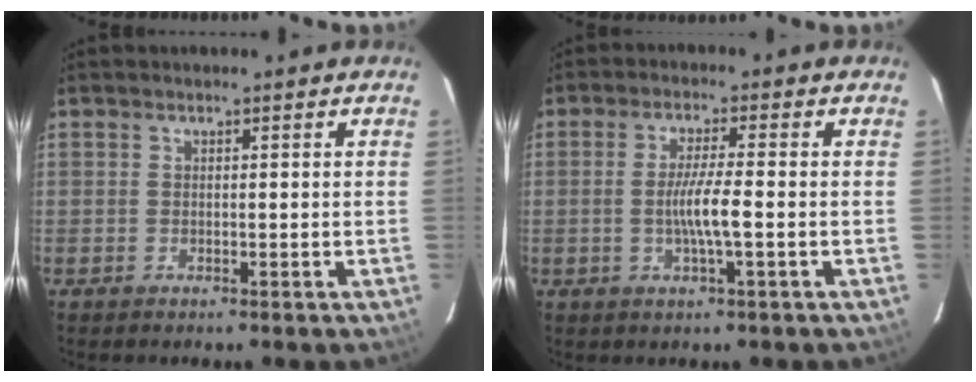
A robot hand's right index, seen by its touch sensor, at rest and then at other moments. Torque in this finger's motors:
{"motor_torque": [0.90, 0.06, 0.33, 0.12]}